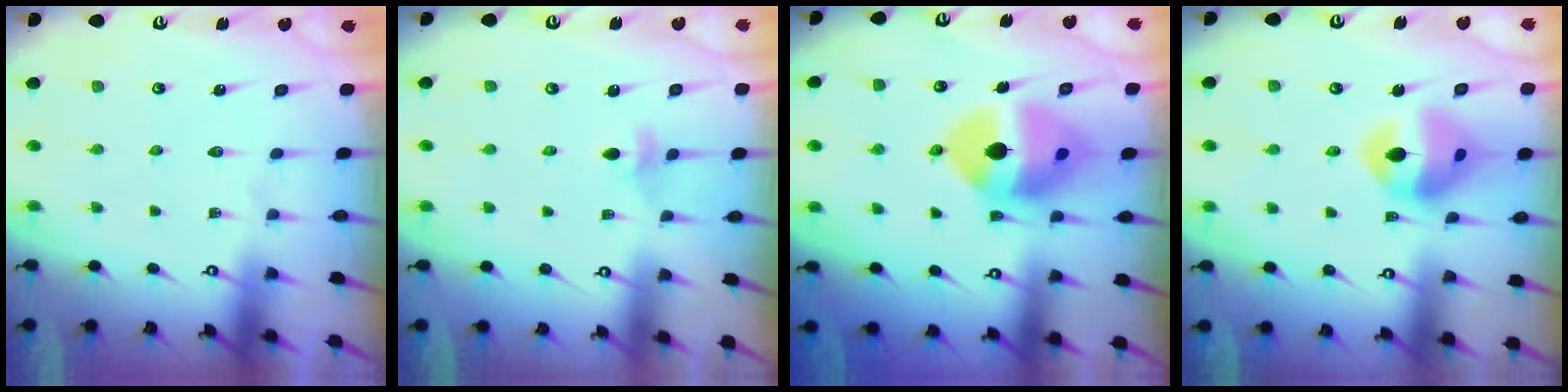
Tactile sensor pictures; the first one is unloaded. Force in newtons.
{"total": 4.7, "press": 4.6, "slide": 0.9}
{"total": 13.2, "press": 13.1, "slide": 1.8}
{"total": 13.9, "press": 13.8, "slide": 1.4}